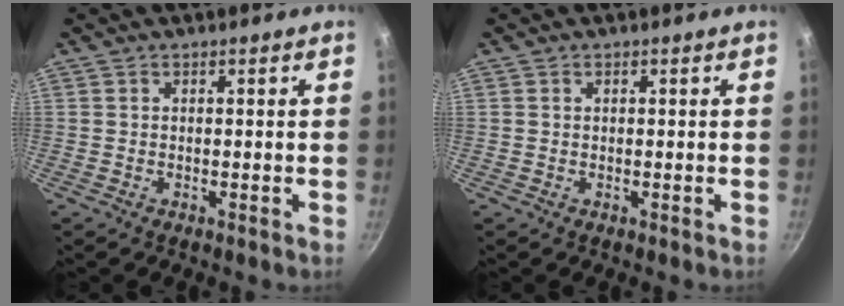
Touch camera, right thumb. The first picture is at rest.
{"total": 0.0}